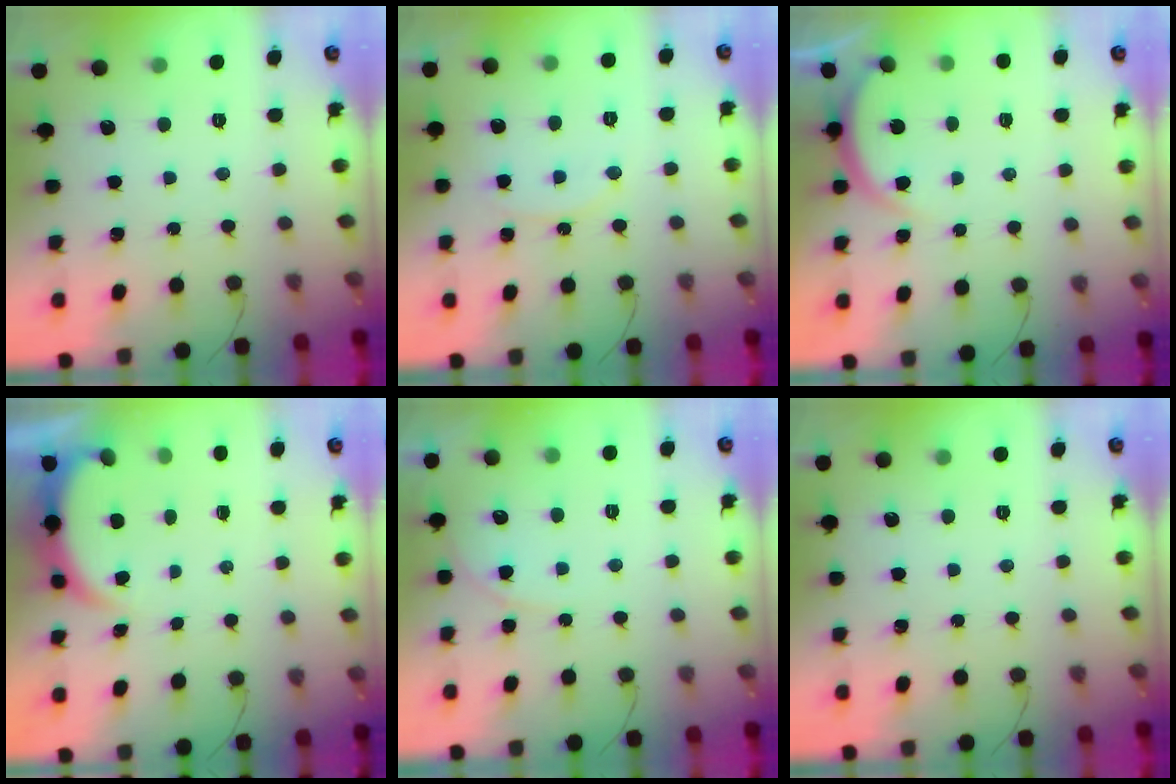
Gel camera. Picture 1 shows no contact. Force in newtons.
{"total": 6.8, "press": 6.8, "slide": 0.2}
{"total": 4.1, "press": 4.0, "slide": 0.5}
{"total": 2.8, "press": 2.7, "slide": 0.6}
{"total": 5.5, "press": 5.5, "slide": 0.5}
{"total": 0.0}